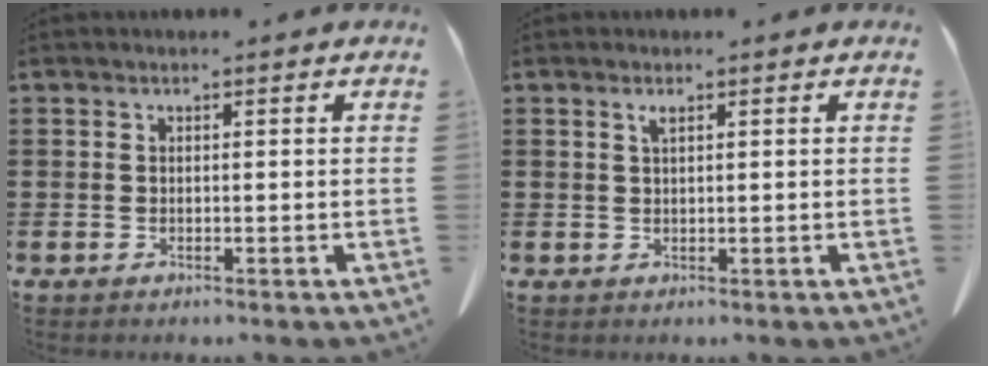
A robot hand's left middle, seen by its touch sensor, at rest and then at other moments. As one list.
[{"total": 1.2, "force": [0.6, 0.3, 1.0], "torque": [-0.021, 0.001, 0.012]}]